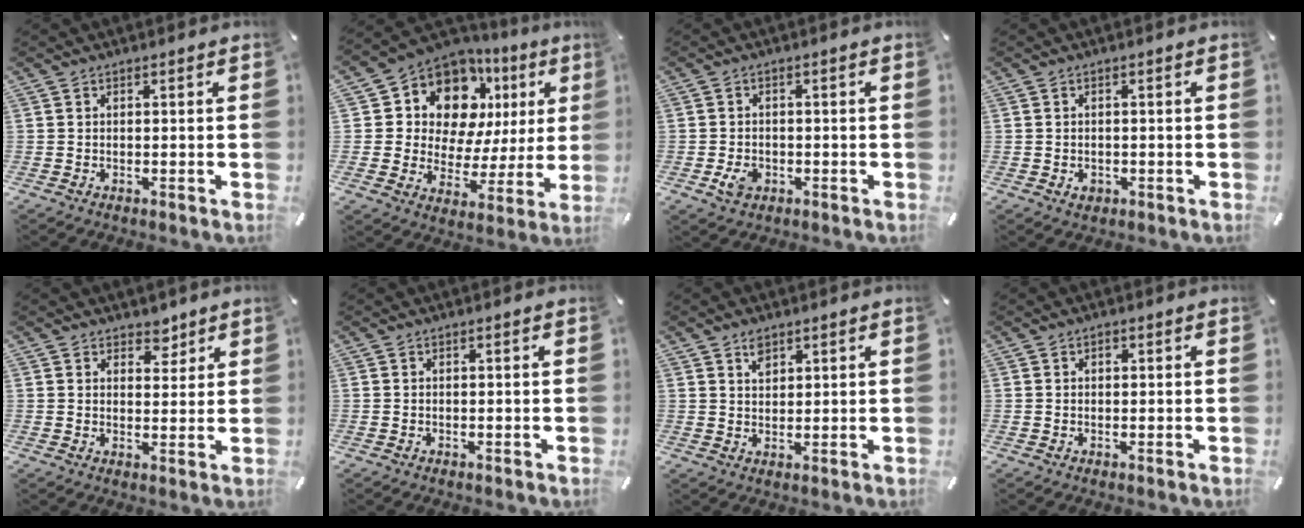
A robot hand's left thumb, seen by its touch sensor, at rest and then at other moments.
{"total": 14.0, "force": [8.4, 9.6, 5.8], "torque": [-0.104, -0.070, 0.154]}
{"total": 3.9, "force": [-1.1, 3.1, 2.1], "torque": [-0.039, -0.001, -0.023]}
{"total": 1.9, "force": [-0.6, 1.6, 0.8], "torque": [-0.014, 0.004, -0.011]}
{"total": 4.4, "force": [3.2, 3.0, 0.8], "torque": [0.005, -0.018, 0.052]}
{"total": 0.0}
{"total": 3.0, "force": [2.0, 2.0, 0.9], "torque": [-0.004, -0.007, 0.035]}
{"total": 0.8, "force": [0.2, 0.7, 0.3], "torque": [-0.006, 0.003, 0.004]}